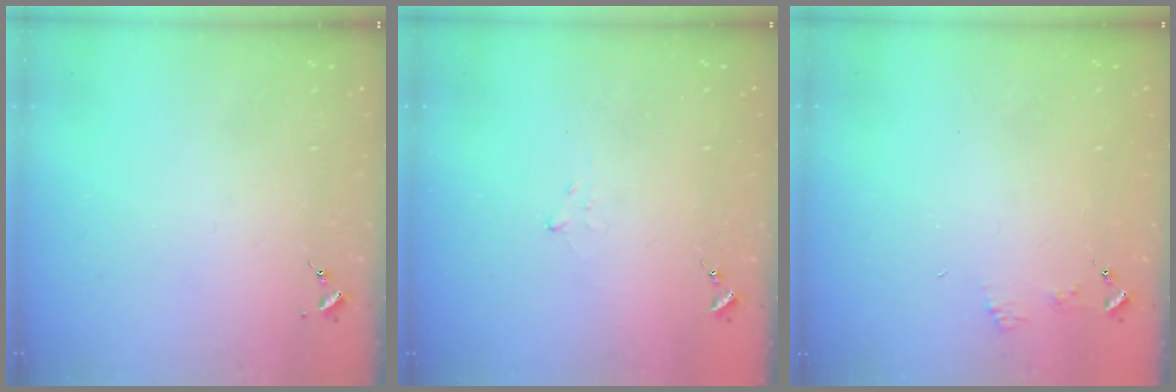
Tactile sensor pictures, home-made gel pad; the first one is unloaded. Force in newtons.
{"total": 5.2, "press": 5.2, "slide": 0.6}
{"total": 3.1, "press": 3.1, "slide": 0.3}